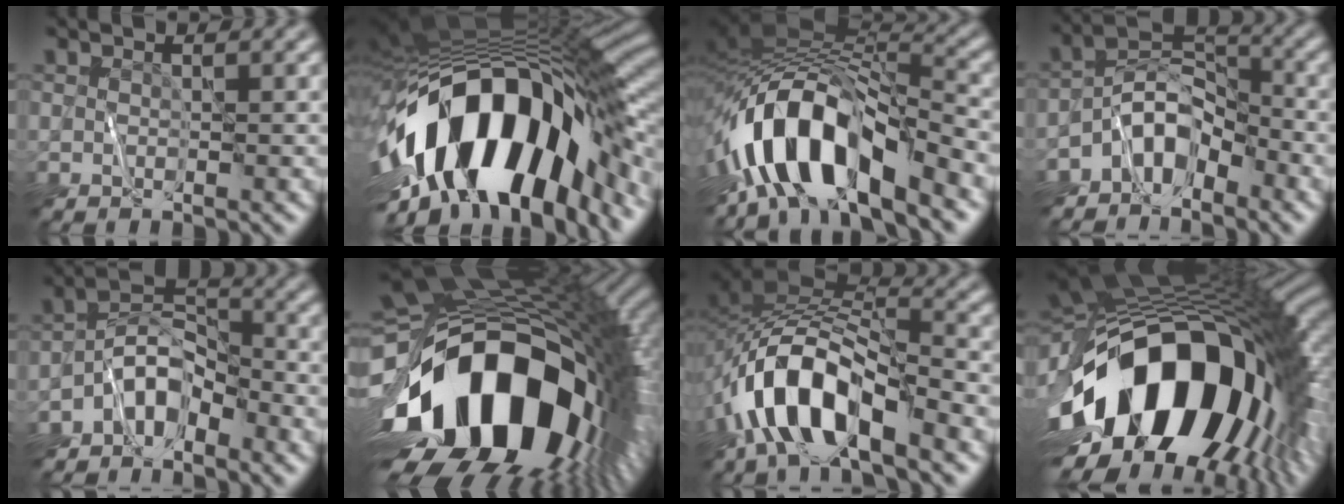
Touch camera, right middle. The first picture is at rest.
{"total": 17.7, "force": [-4.4, 8.4, 14.9], "torque": [-0.251, -0.001, -0.074]}
{"total": 10.5, "force": [-5.8, 4.1, 7.8], "torque": [-0.129, 0.009, -0.107]}
{"total": 5.1, "force": [-3.3, 2.8, 2.8], "torque": [-0.030, 0.009, -0.073]}
{"total": 4.6, "force": [-3.1, 2.4, 2.5], "torque": [-0.031, 0.012, -0.068]}
{"total": 20.0, "force": [-5.2, 12.1, 15.1], "torque": [-0.300, -0.041, -0.077]}
{"total": 9.8, "force": [-5.0, 4.4, 7.2], "torque": [-0.130, 0.009, -0.096]}
{"total": 18.4, "force": [-4.6, 11.0, 14.1], "torque": [-0.257, -0.004, -0.080]}